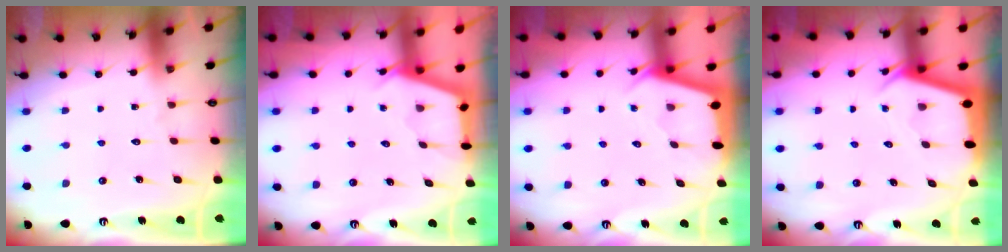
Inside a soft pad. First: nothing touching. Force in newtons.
{"total": 2.8, "press": 2.8, "slide": 0.3}
{"total": 2.2, "press": 2.2, "slide": 0.3}
{"total": 2.3, "press": 2.3, "slide": 0.2}